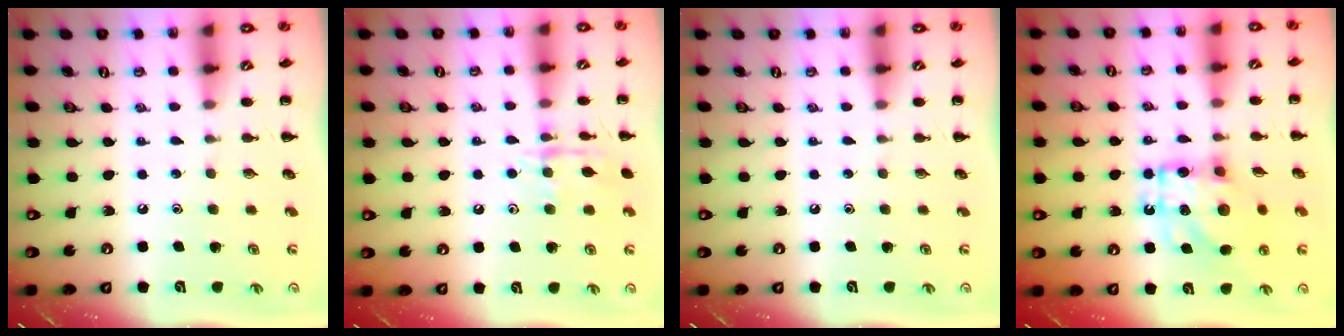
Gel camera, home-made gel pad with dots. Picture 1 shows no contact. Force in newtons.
{"total": 10.3, "press": 10.3, "slide": 0.6}
{"total": 0.0}
{"total": 13.3, "press": 13.2, "slide": 1.4}